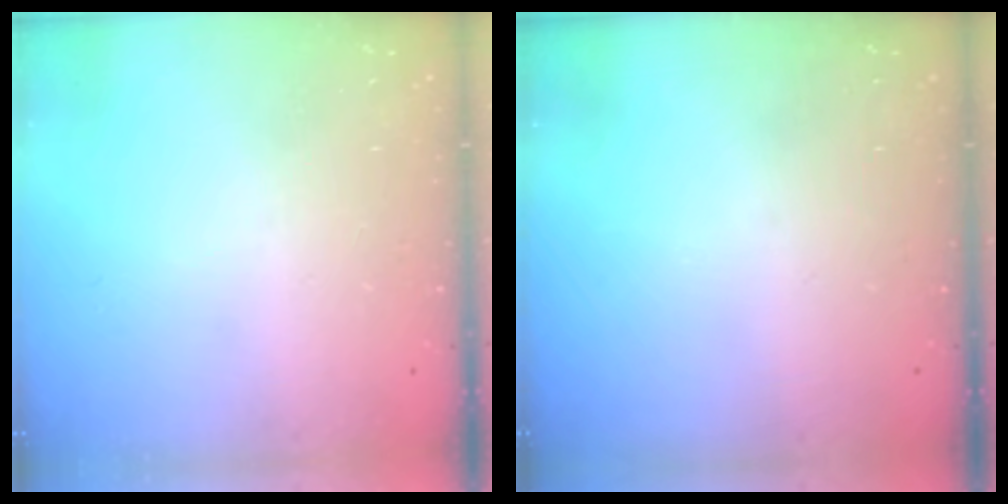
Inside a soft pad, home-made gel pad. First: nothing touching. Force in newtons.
{"total": 0.0}